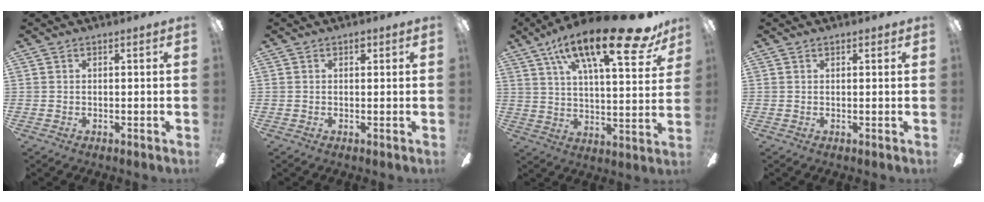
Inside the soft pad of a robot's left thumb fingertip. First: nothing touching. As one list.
[{"total": 1.4, "force": [0.8, 0.8, 0.8], "torque": [0.000, -0.005, 0.011]}, {"total": 23.5, "force": [15.0, 6.6, 16.8], "torque": [-0.266, -0.082, 0.238]}, {"total": 0.8, "force": [0.6, 0.3, 0.4], "torque": [-0.001, -0.002, 0.008]}]